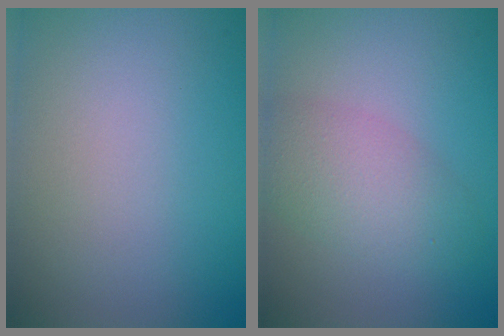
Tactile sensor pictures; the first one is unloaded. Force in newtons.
{"total": 3.8, "press": 3.8, "slide": 0.0}